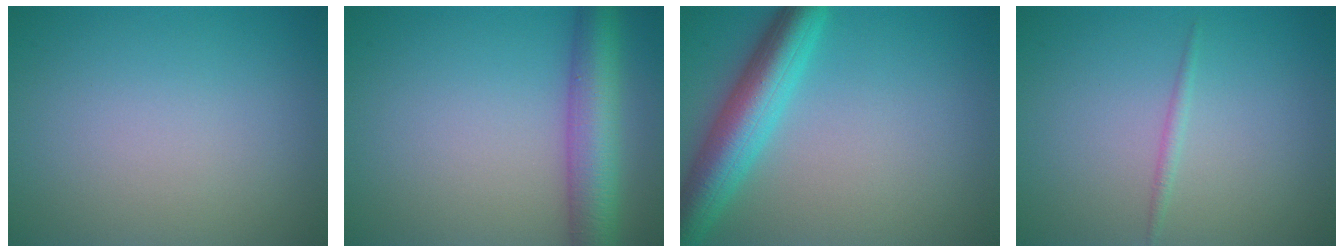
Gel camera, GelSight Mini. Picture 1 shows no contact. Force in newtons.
{"total": 5.9, "press": 5.9, "slide": 0.2}
{"total": 6.3, "press": 6.3, "slide": 0.3}
{"total": 0.8, "press": 0.8, "slide": 0.0}